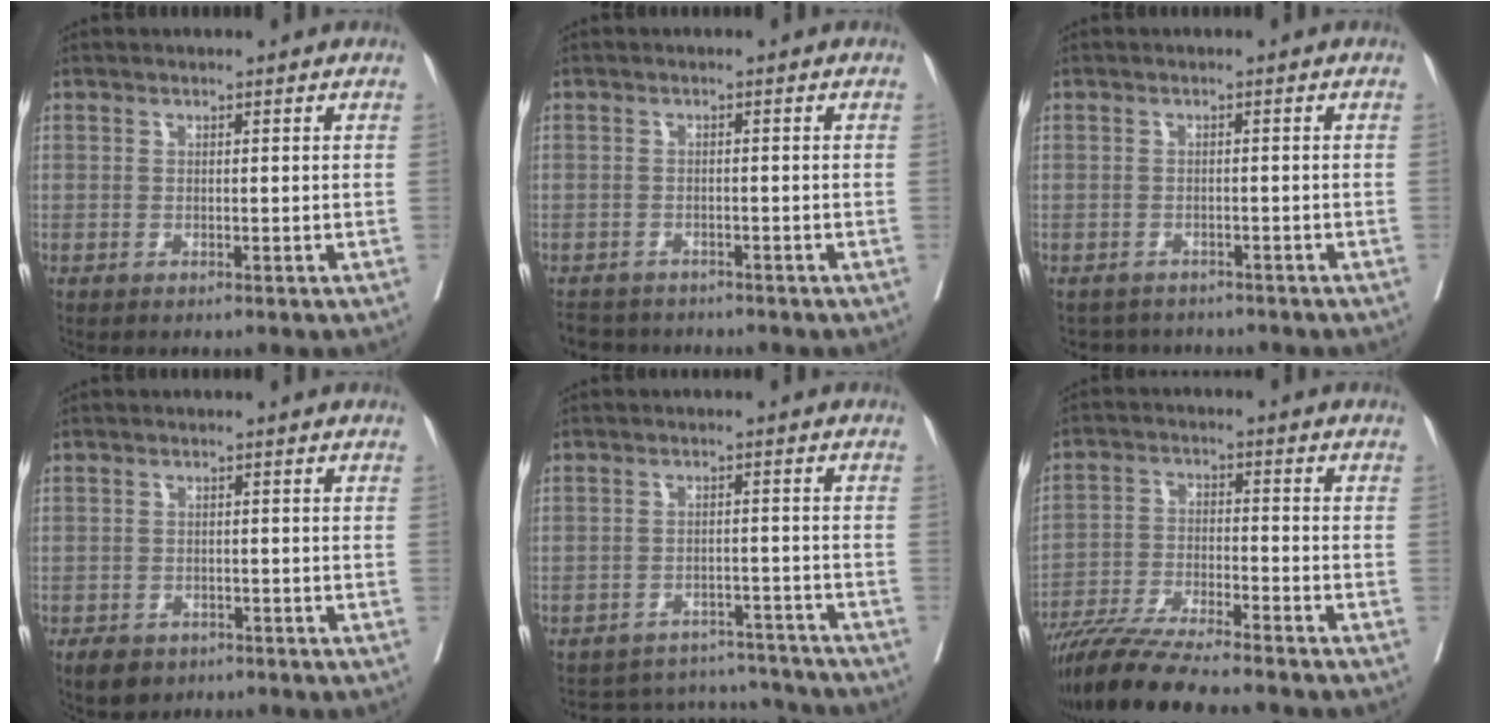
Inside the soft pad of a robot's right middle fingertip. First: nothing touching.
{"total": 4.2, "force": [-4.0, 1.3, 0.3], "torque": [0.001, -0.007, -0.062]}
{"total": 4.4, "force": [-4.1, 1.7, 0.0], "torque": [0.000, 0.001, -0.051]}
{"total": 4.1, "force": [-2.8, 2.6, 1.3], "torque": [-0.020, -0.001, -0.038]}
{"total": 9.5, "force": [-9.4, 1.6, -0.6], "torque": [0.014, 0.026, -0.120]}
{"total": 13.2, "force": [-11.6, 0.5, 6.2], "torque": [-0.104, -0.025, -0.193]}